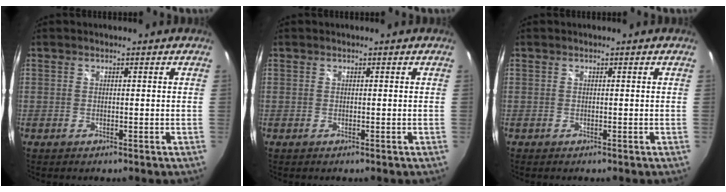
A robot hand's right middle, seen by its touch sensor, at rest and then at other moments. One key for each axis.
{"total": 0.0}
{"total": 0.0}